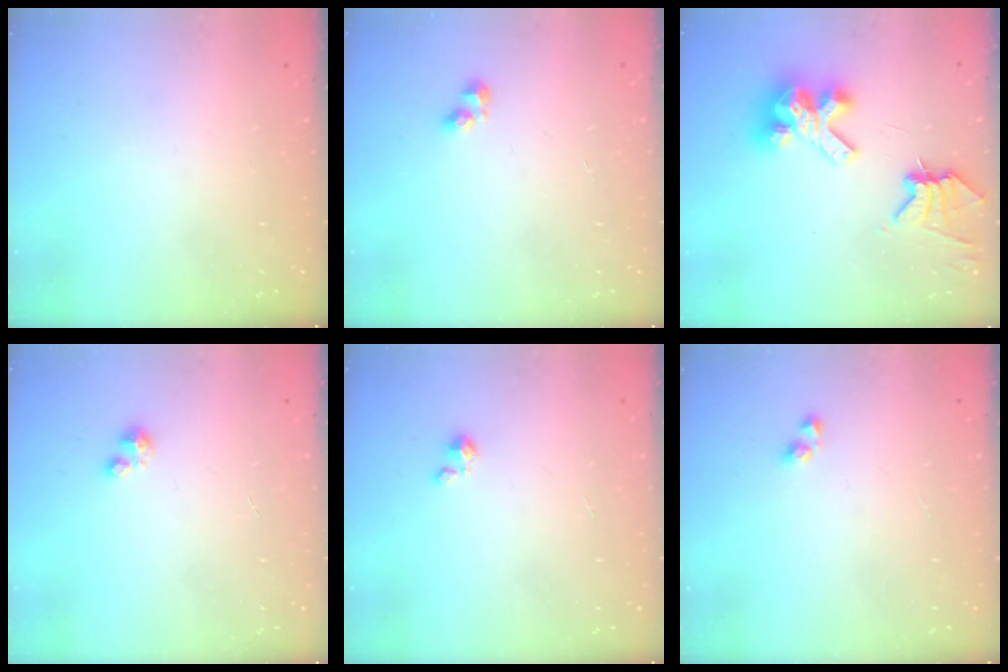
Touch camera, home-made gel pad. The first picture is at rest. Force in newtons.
{"total": 2.6, "press": 2.6, "slide": 0.2}
{"total": 10.4, "press": 10.3, "slide": 1.0}
{"total": 0.9, "press": 0.9, "slide": 0.1}
{"total": 1.5, "press": 1.5, "slide": 0.1}
{"total": 2.9, "press": 2.9, "slide": 0.2}